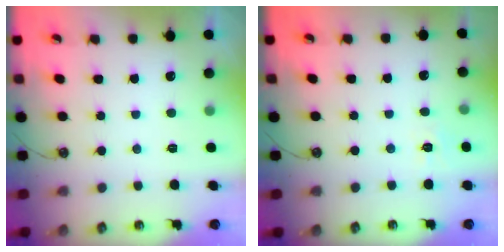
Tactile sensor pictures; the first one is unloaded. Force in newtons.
{"total": 2.5, "press": 2.5, "slide": 0.5}